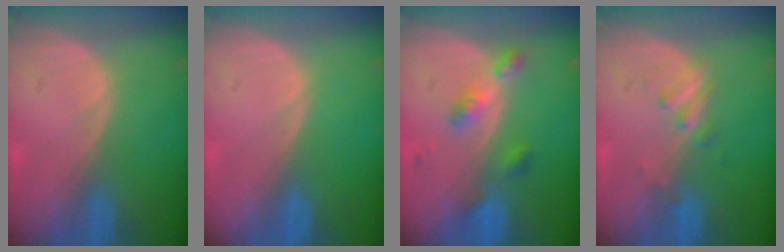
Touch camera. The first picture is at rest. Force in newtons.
{"total": 0.0}
{"total": 4.7, "press": 4.2, "slide": 2.1}
{"total": 2.3, "press": 2.3, "slide": 0.3}